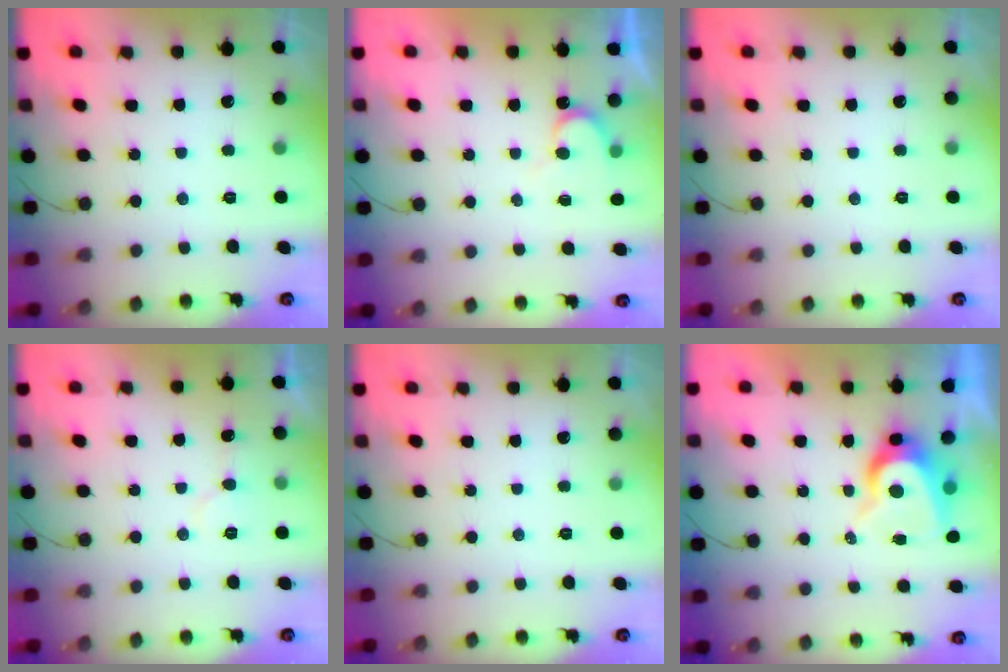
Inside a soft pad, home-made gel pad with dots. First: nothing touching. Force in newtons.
{"total": 4.5, "press": 4.4, "slide": 0.4}
{"total": 0.0}
{"total": 7.2, "press": 7.2, "slide": 0.4}
{"total": 0.0}
{"total": 8.5, "press": 8.5, "slide": 0.9}